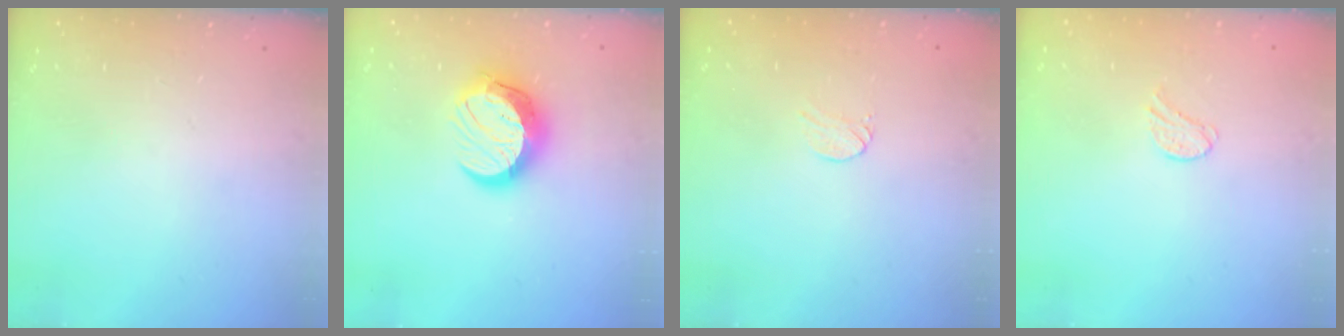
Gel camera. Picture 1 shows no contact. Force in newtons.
{"total": 12.7, "press": 12.7, "slide": 0.8}
{"total": 5.4, "press": 5.3, "slide": 0.5}
{"total": 5.9, "press": 5.8, "slide": 0.5}